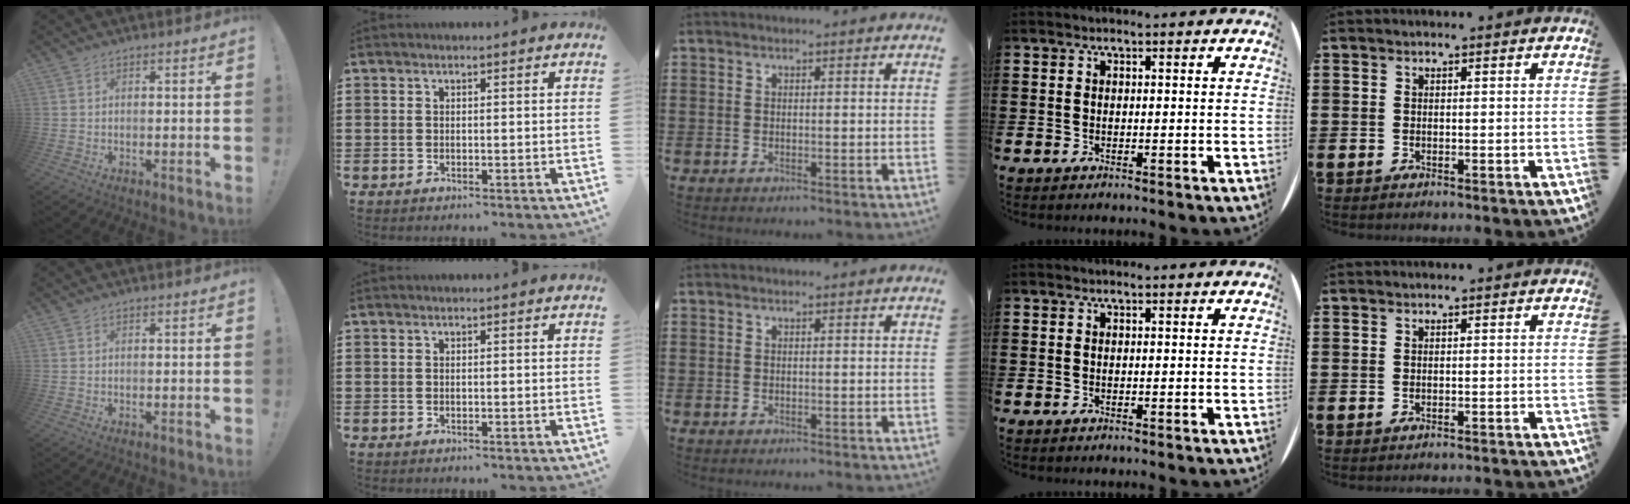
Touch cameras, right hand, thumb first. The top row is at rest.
{"little": {"total": 0.6, "force": [-0.6, -0.1, 0.0], "torque": [0.000, 0.000, -0.013]}}